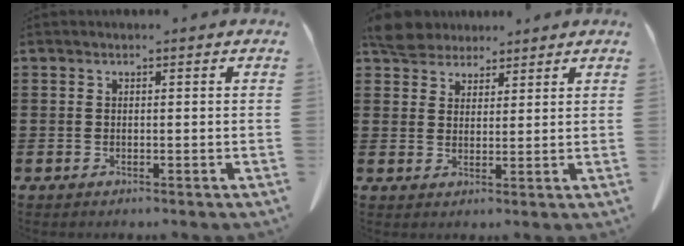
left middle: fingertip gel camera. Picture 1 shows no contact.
{"total": 4.8, "force": [4.4, 1.7, 0.9], "torque": [-0.035, -0.003, 0.087]}